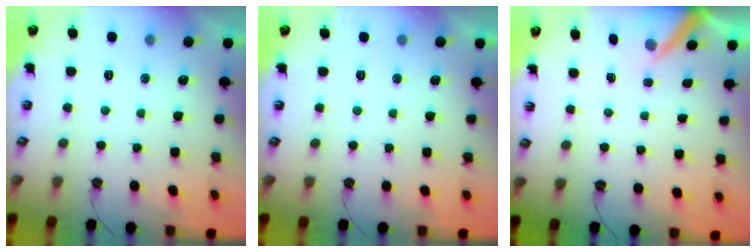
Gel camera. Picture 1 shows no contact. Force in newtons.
{"total": 0.0}
{"total": 5.4, "press": 5.4, "slide": 0.5}